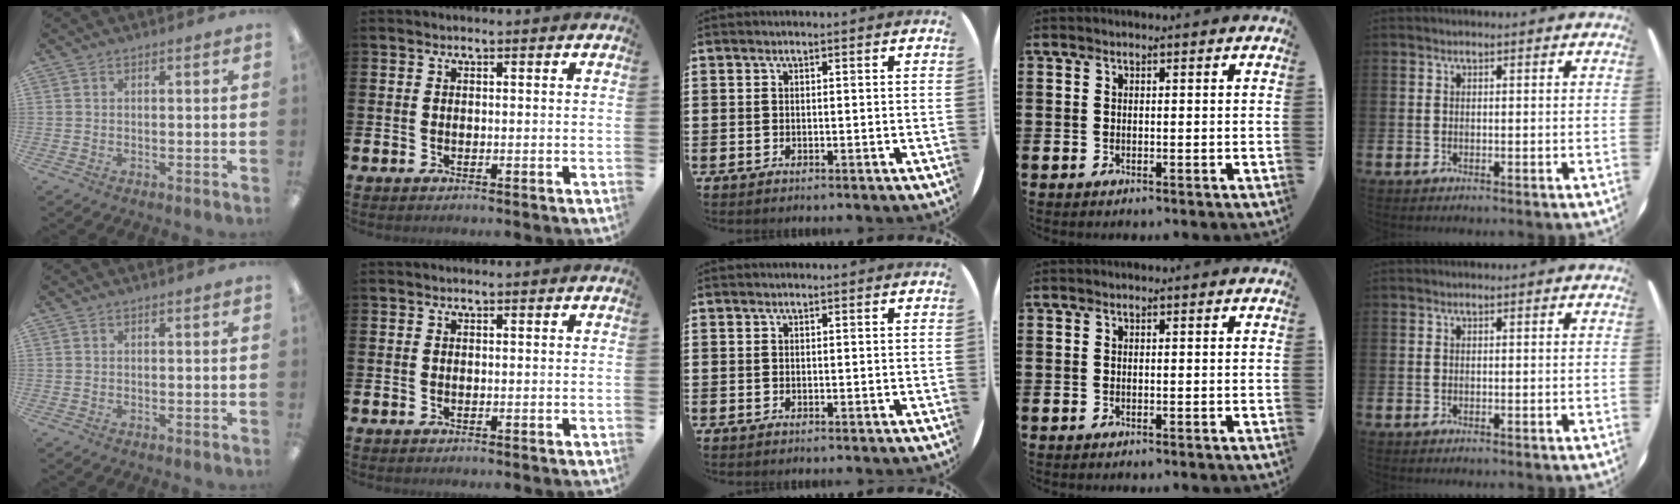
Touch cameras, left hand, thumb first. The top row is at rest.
{}